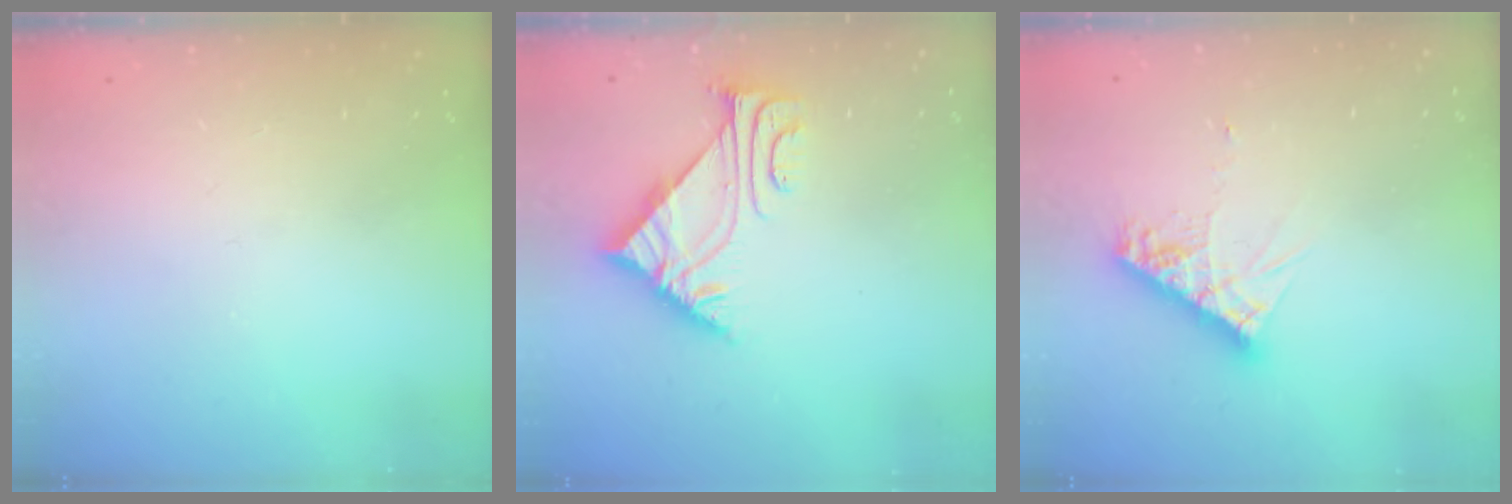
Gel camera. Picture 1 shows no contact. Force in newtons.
{"total": 4.9, "press": 4.9, "slide": 0.7}
{"total": 9.6, "press": 9.6, "slide": 0.7}